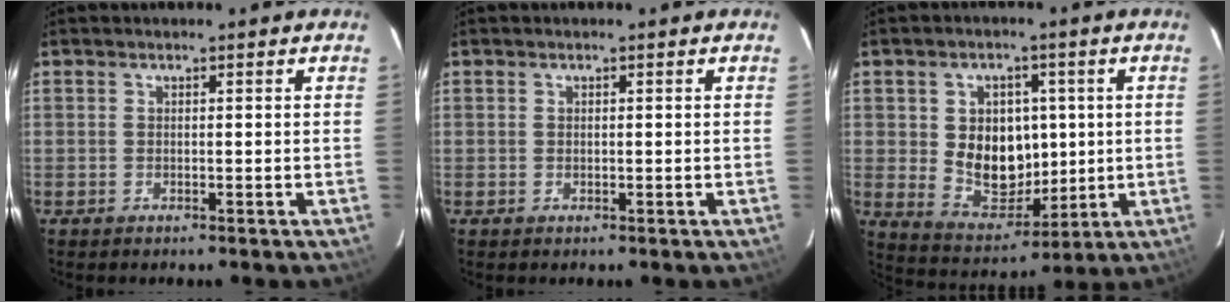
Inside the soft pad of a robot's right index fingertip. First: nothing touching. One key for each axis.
{"total": 0.5, "fx": 0.2, "fy": 0.3, "fz": 0.4, "tx": -0.007, "ty": 0.002, "tz": 0.004}
{"total": 11.6, "fx": 0.9, "fy": 9.1, "fz": 7.2, "tx": -0.139, "ty": 0.002, "tz": 0.039}